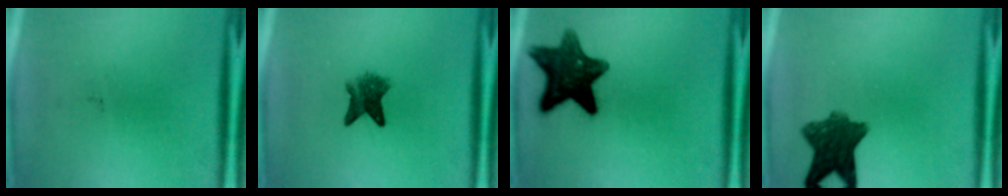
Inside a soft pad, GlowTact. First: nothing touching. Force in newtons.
{"total": 4.9}
{"total": 12.2}
{"total": 8.6}